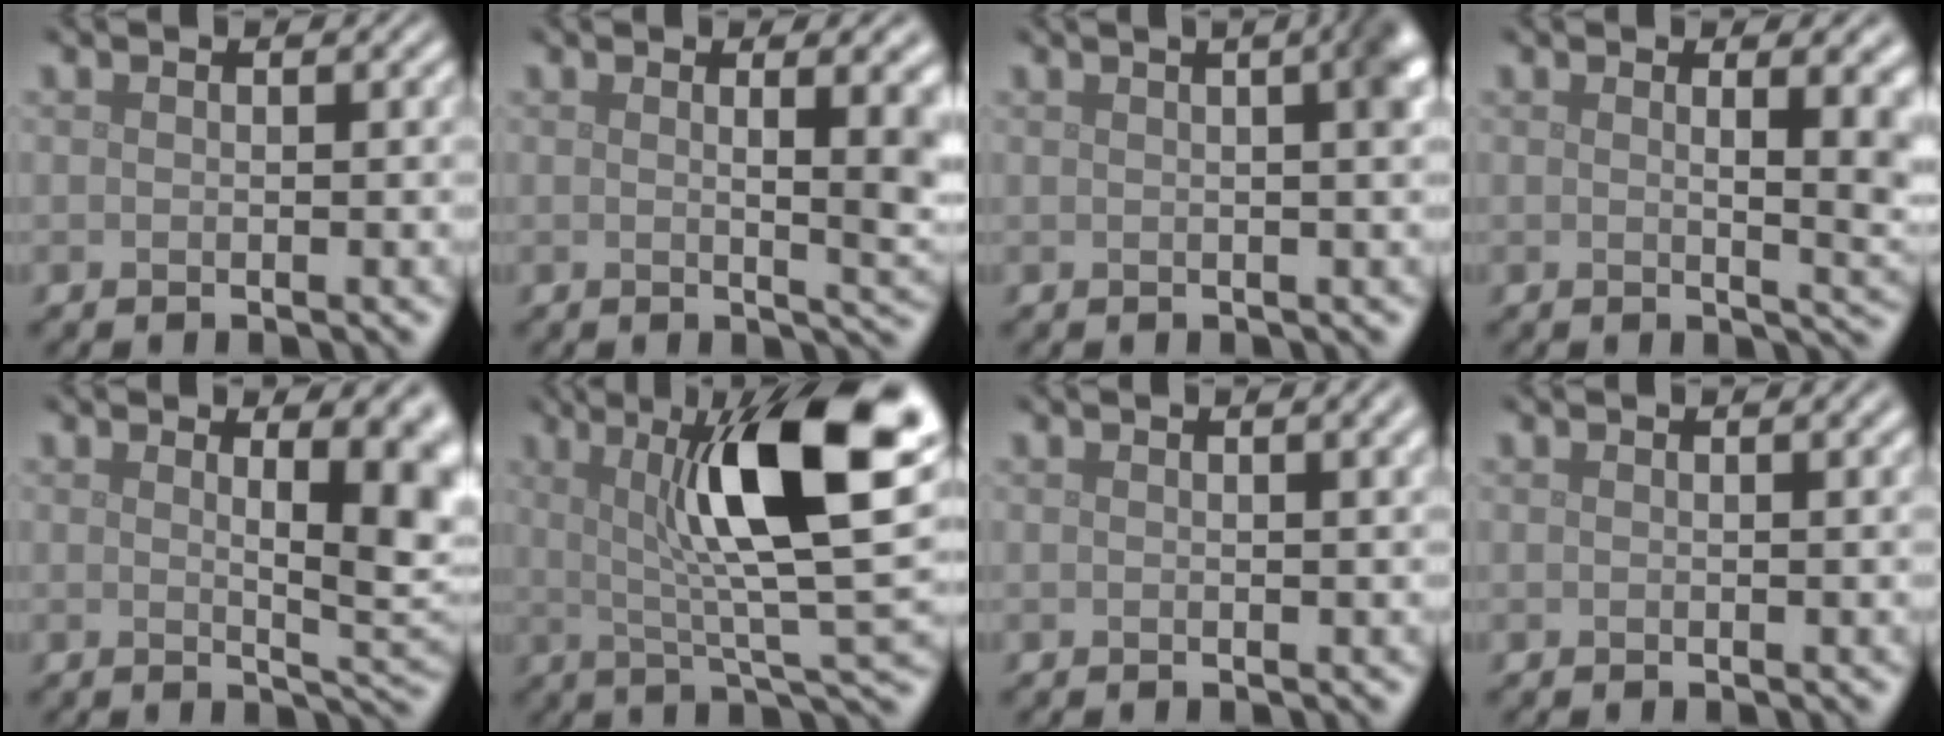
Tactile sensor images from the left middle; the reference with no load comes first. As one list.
[{"total": 6.5, "force": [1.0, 2.1, 6.1], "torque": [-0.052, 0.001, 0.014]}, {"total": 6.5, "force": [1.7, 3.0, 5.5], "torque": [-0.016, 0.042, -0.008]}, {"total": 7.3, "force": [1.5, 3.0, 6.6], "torque": [-0.040, 0.005, 0.017]}, {"total": 8.0, "force": [1.9, 2.7, 7.3], "torque": [-0.067, 0.000, 0.028]}, {"total": 13.3, "force": [3.7, 3.2, 12.4], "torque": [-0.183, 0.011, 0.057]}, {"total": 2.6, "force": [1.2, 0.9, 2.1], "torque": [-0.017, 0.005, 0.016]}, {"total": 1.5, "force": [0.9, 0.4, 1.1], "torque": [-0.010, 0.005, 0.010]}]